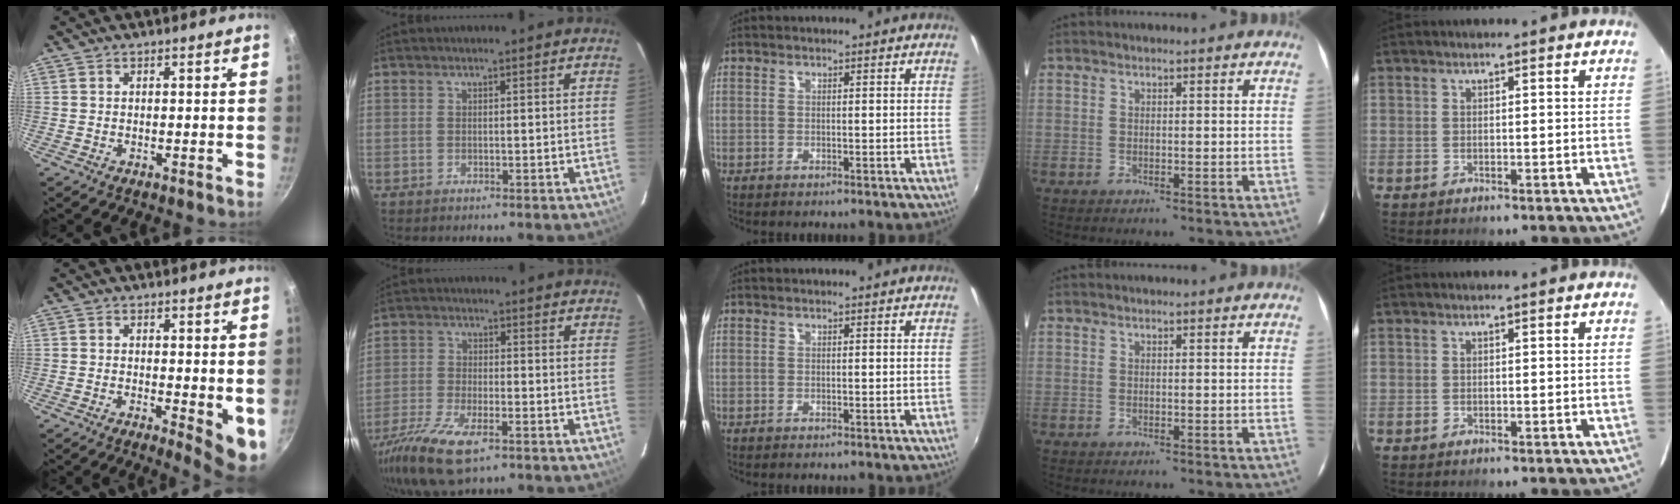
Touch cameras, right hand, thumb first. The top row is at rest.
{"thumb": {"total": 6.1, "force": [-0.2, 2.1, 5.8], "torque": [-0.072, -0.013, -0.001]}, "index": {"total": 13.4, "force": [-8.5, 4.9, 9.1], "torque": [-0.208, -0.038, -0.162]}}